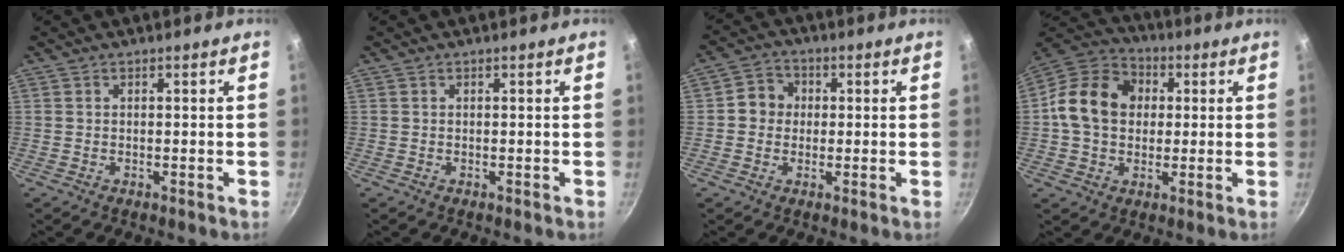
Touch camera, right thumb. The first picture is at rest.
{"total": 0.0}
{"total": 5.3, "force": [0.3, 4.9, 2.1], "torque": [-0.003, 0.011, -0.008]}
{"total": 14.5, "force": [1.4, 11.6, 8.6], "torque": [-0.126, 0.026, 0.006]}